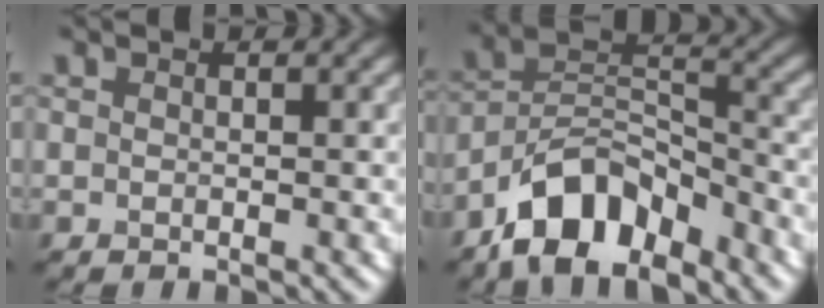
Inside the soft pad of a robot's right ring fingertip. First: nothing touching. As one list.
[{"total": 8.8, "force": [-6.3, 4.0, 4.8], "torque": [-0.071, 0.007, -0.128]}]